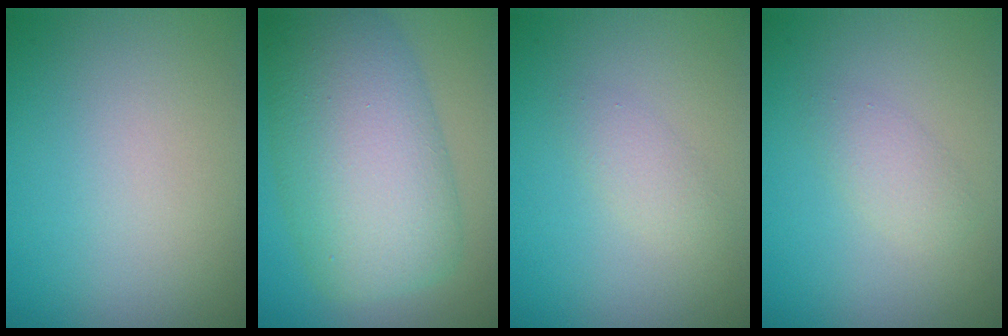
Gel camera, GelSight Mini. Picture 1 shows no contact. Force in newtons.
{"total": 10.3, "press": 10.3, "slide": 0.4}
{"total": 1.4, "press": 1.4, "slide": 0.1}
{"total": 1.6, "press": 1.6, "slide": 0.1}